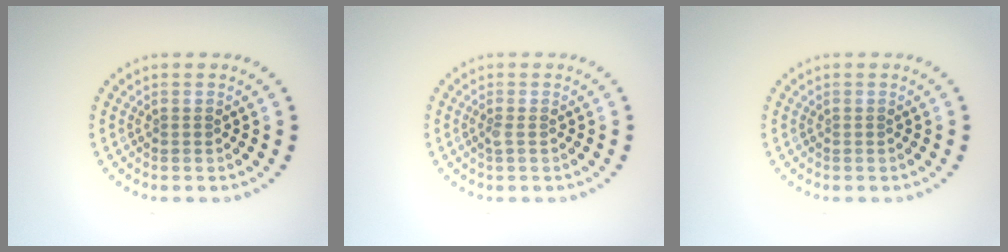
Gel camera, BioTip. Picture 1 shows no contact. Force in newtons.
{"total": 0.6, "press": 0.5, "slide": 0.4}
{"total": 0.0}